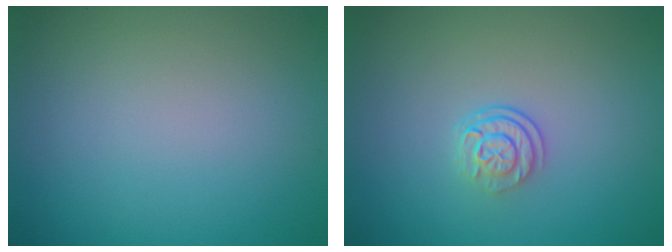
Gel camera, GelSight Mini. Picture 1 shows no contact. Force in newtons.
{"total": 2.5, "press": 1.8, "slide": 1.7}